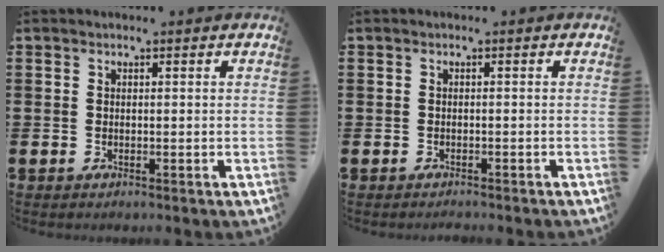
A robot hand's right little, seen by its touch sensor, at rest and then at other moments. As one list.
[{"total": 0.5, "force": [-0.5, 0.0, 0.0], "torque": [-0.001, -0.002, -0.011]}]